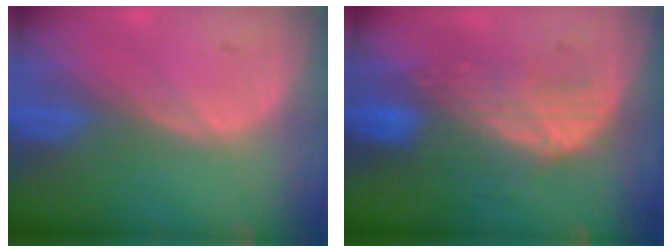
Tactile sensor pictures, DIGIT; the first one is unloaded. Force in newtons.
{"total": 7.2, "press": 7.0, "slide": 1.5}